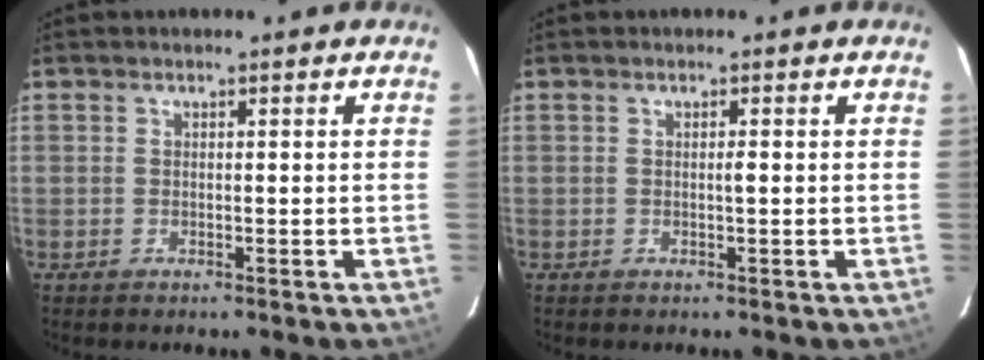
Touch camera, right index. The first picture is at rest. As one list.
[{"total": 0.6, "force": [0.0, 0.0, 0.6], "torque": [-0.011, 0.000, -0.002]}]